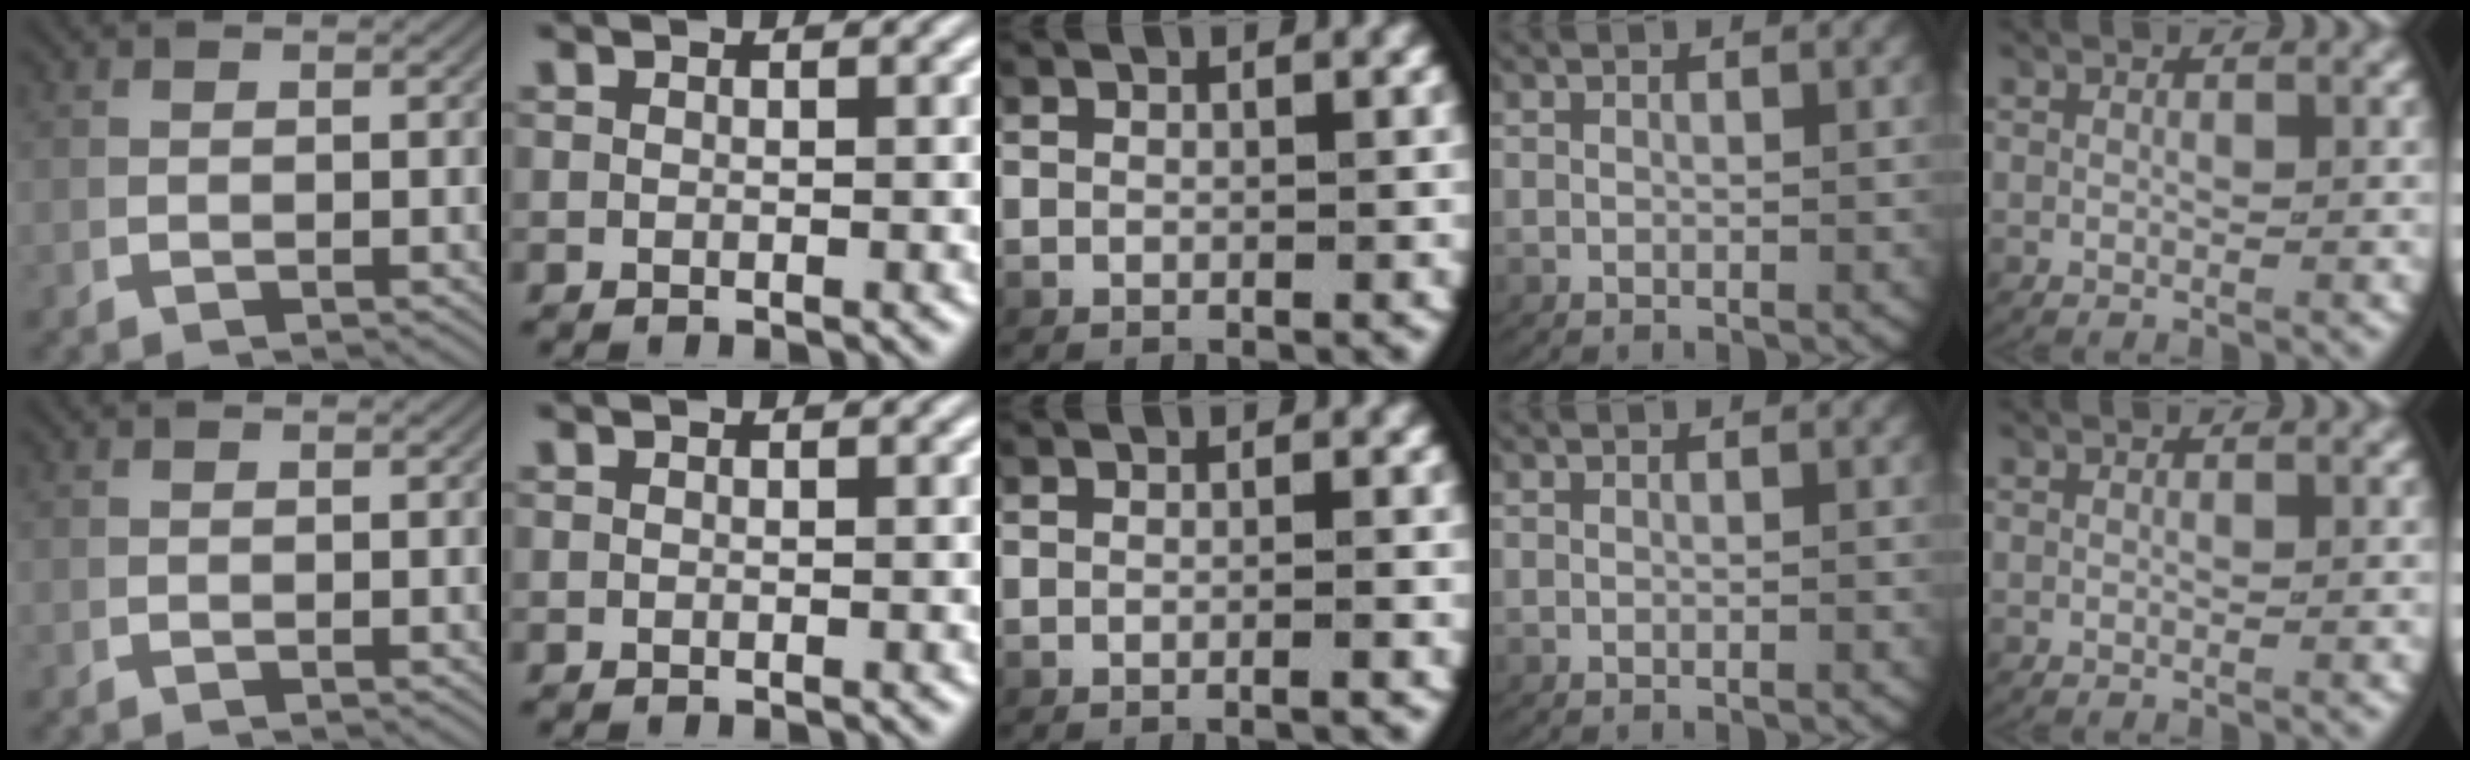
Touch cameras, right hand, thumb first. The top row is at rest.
{"middle": {"total": 0.7, "force": [-0.5, -0.2, 0.4], "torque": [-0.004, 0.007, -0.011]}}